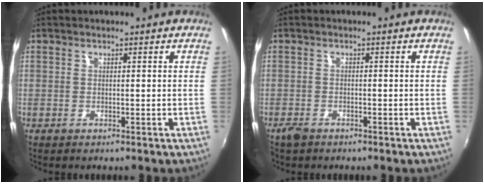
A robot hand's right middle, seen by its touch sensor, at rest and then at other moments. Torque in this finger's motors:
{"motor_torque": [0.09, -0.10, 0.02, 0.01]}